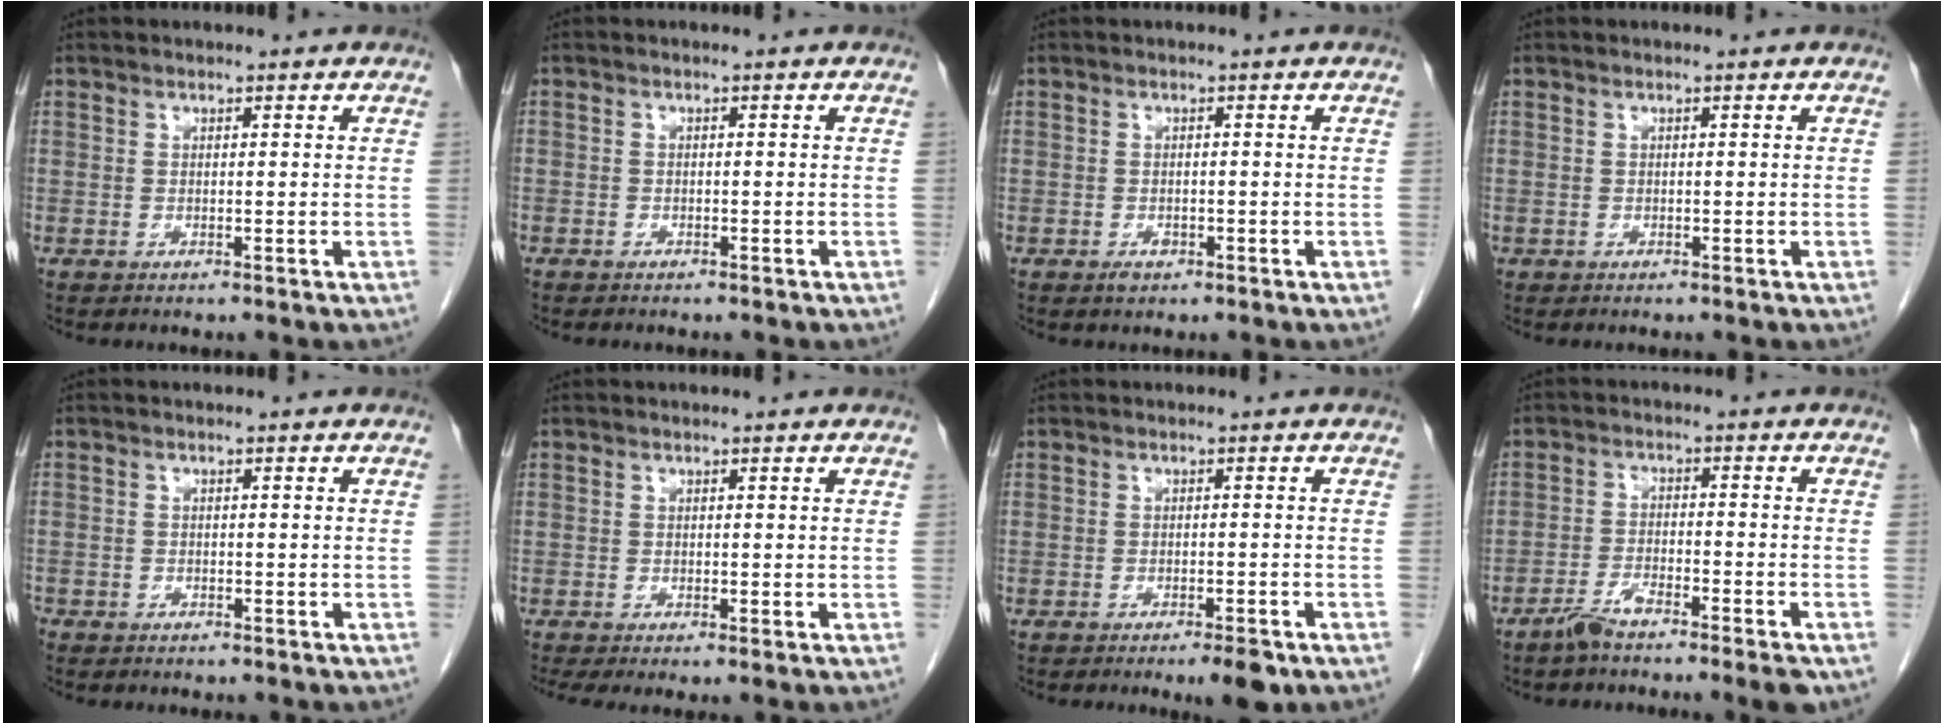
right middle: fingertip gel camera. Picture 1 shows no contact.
{"total": 1.0, "force": [-0.8, 0.5, 0.3], "torque": [-0.011, 0.000, -0.012]}
{"total": 1.3, "force": [-0.8, 0.8, 0.8], "torque": [-0.013, 0.001, -0.008]}
{"total": 0.0}
{"total": 2.1, "force": [-1.8, 1.1, 0.6], "torque": [-0.017, -0.002, -0.026]}
{"total": 1.9, "force": [-1.0, 0.5, 1.5], "torque": [-0.028, -0.009, -0.019]}
{"total": 3.4, "force": [-2.3, 0.6, 2.5], "torque": [-0.032, -0.003, -0.029]}
{"total": 5.9, "force": [-4.6, 0.3, 3.6], "torque": [-0.063, -0.008, -0.083]}